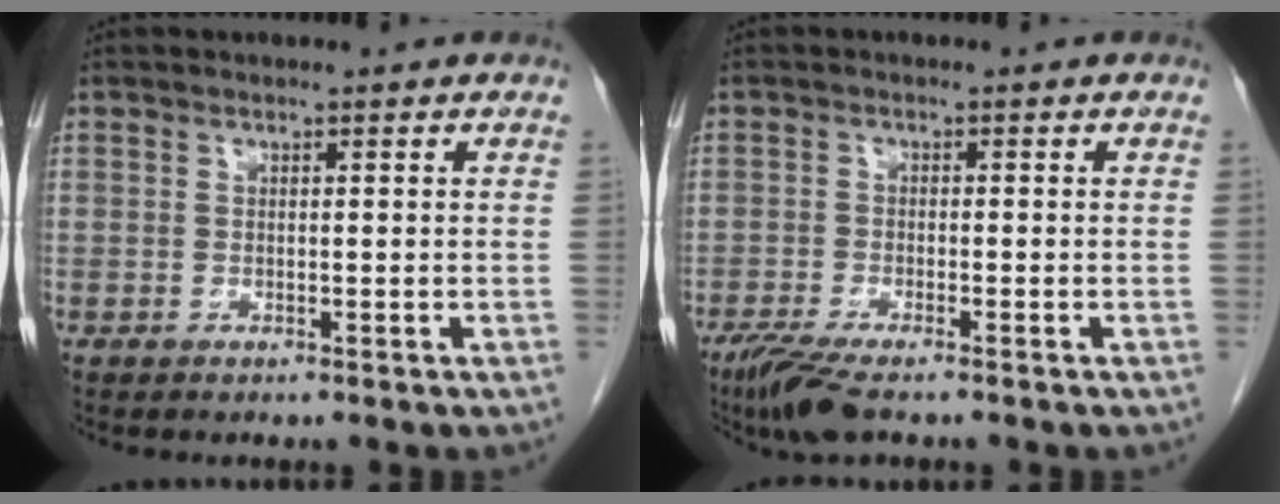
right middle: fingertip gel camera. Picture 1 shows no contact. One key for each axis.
{"total": 5.5, "fx": -4.1, "fy": 0.5, "fz": 3.6, "tx": -0.071, "ty": -0.016, "tz": -0.072}